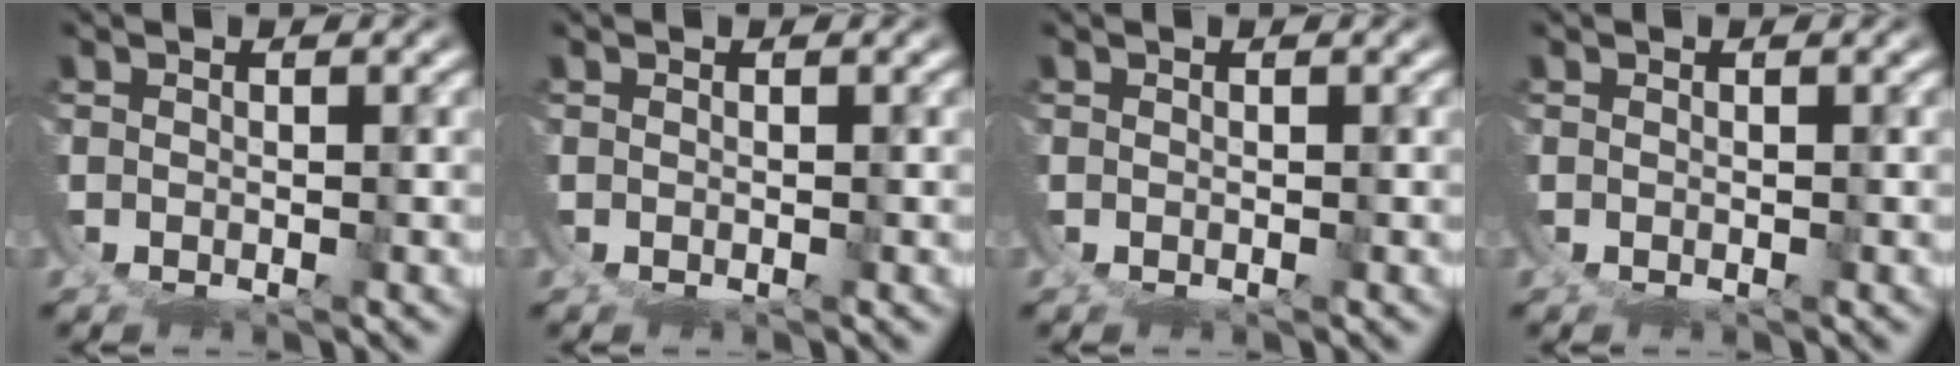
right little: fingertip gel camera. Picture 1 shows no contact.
{"total": 0.0}
{"total": 0.0}
{"total": 0.0}